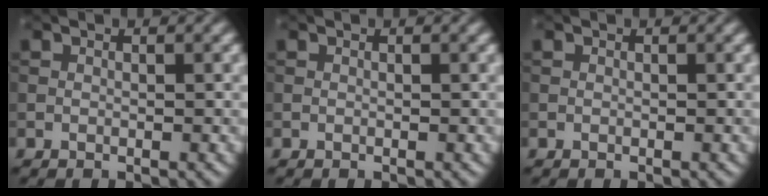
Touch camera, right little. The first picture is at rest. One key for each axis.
{"total": 0.0}
{"total": 0.0}